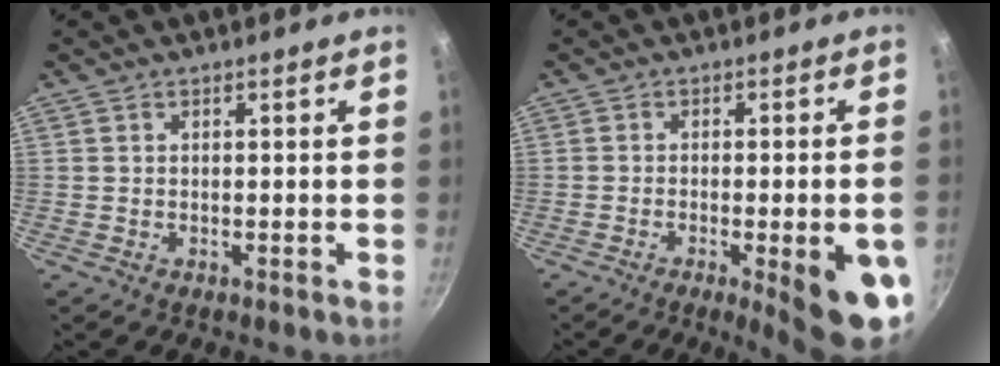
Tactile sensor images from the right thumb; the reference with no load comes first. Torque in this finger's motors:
{"motor_torque": [2.63, 2.38, 2.09, -0.64, 0.36]}